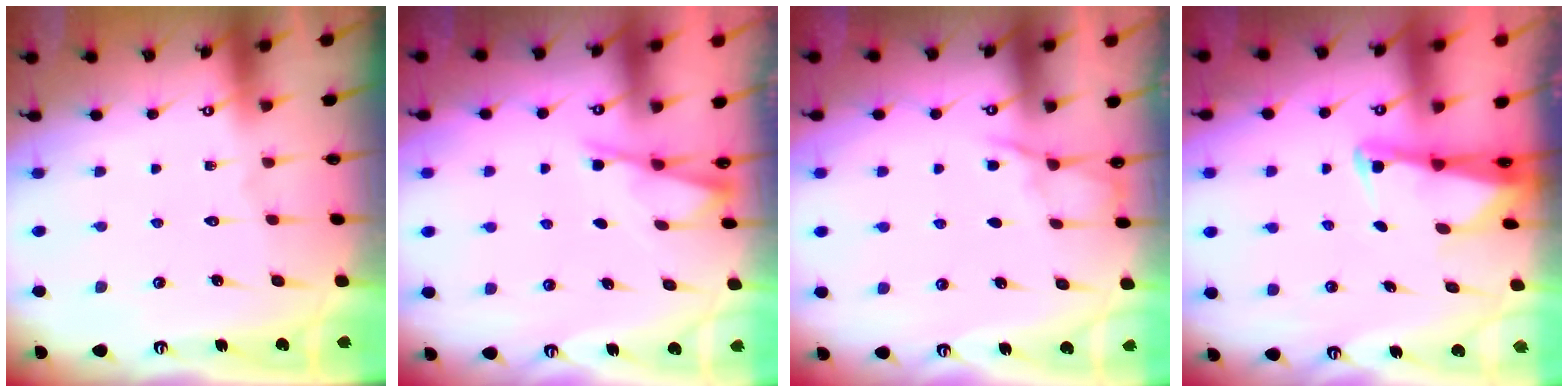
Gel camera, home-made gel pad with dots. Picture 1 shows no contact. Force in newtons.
{"total": 2.4, "press": 2.4, "slide": 0.4}
{"total": 3.6, "press": 3.6, "slide": 0.5}
{"total": 2.7, "press": 2.7, "slide": 0.2}